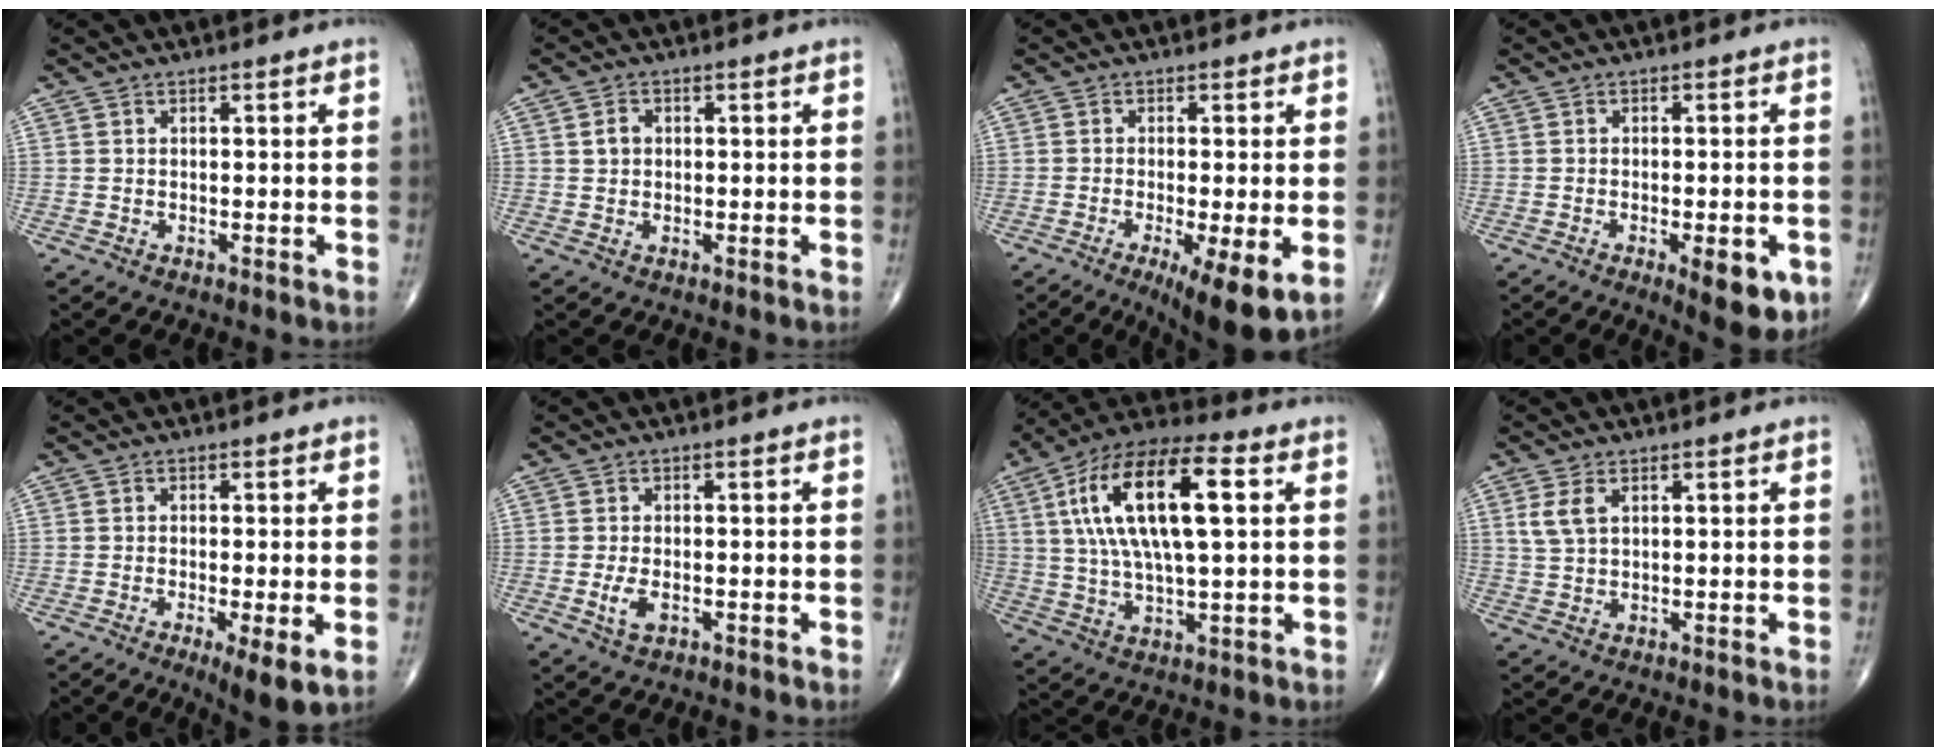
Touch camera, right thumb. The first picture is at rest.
{"total": 2.3, "force": [0.4, 1.8, 1.3], "torque": [-0.015, 0.004, 0.007]}
{"total": 10.1, "force": [-3.5, 2.4, 9.2], "torque": [-0.144, -0.021, -0.052]}
{"total": 8.4, "force": [-3.2, 2.9, 7.2], "torque": [-0.077, -0.003, -0.035]}
{"total": 6.0, "force": [-1.9, 1.2, 5.5], "torque": [-0.094, -0.018, -0.032]}
{"total": 3.1, "force": [-0.8, 1.6, 2.5], "torque": [-0.050, -0.002, -0.012]}
{"total": 20.2, "force": [4.9, 7.5, 18.1], "torque": [-0.335, 0.017, 0.078]}
{"total": 3.8, "force": [1.5, 2.1, 2.8], "torque": [-0.063, 0.003, 0.036]}